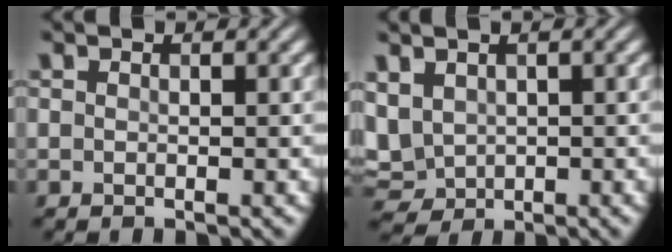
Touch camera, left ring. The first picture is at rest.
{"total": 3.7, "force": [0.6, 3.0, 2.1], "torque": [-0.062, -0.005, 0.019]}